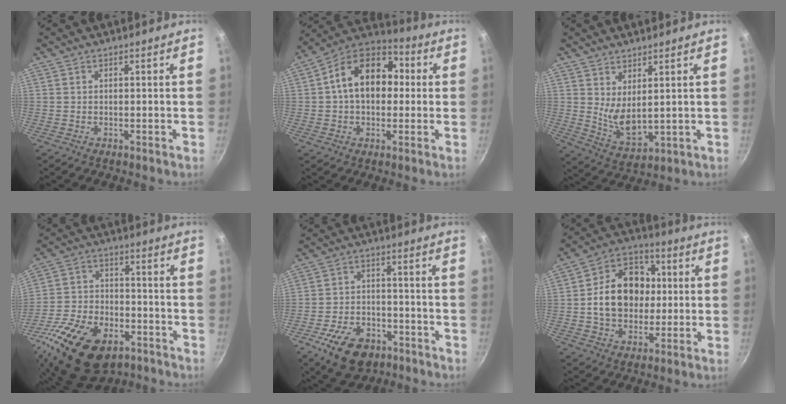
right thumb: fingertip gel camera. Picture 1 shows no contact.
{"total": 16.4, "force": [1.7, 11.5, 11.6], "torque": [-0.150, 0.035, 0.005]}
{"total": 6.8, "force": [2.8, 2.9, 5.6], "torque": [-0.086, -0.038, 0.063]}
{"total": 22.4, "force": [-11.3, 13.1, 14.1], "torque": [-0.254, 0.029, -0.192]}
{"total": 12.8, "force": [-7.1, 7.9, 7.2], "torque": [-0.106, 0.038, -0.115]}
{"total": 16.0, "force": [0.8, 12.4, 10.0], "torque": [-0.126, 0.024, 0.005]}